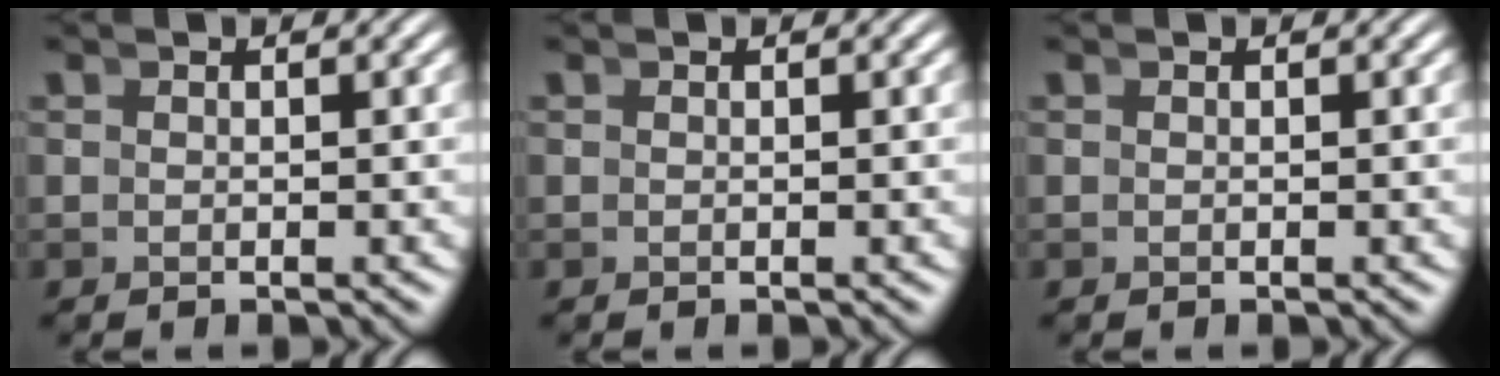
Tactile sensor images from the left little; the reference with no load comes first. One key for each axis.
{"total": 0.0}
{"total": 0.0}